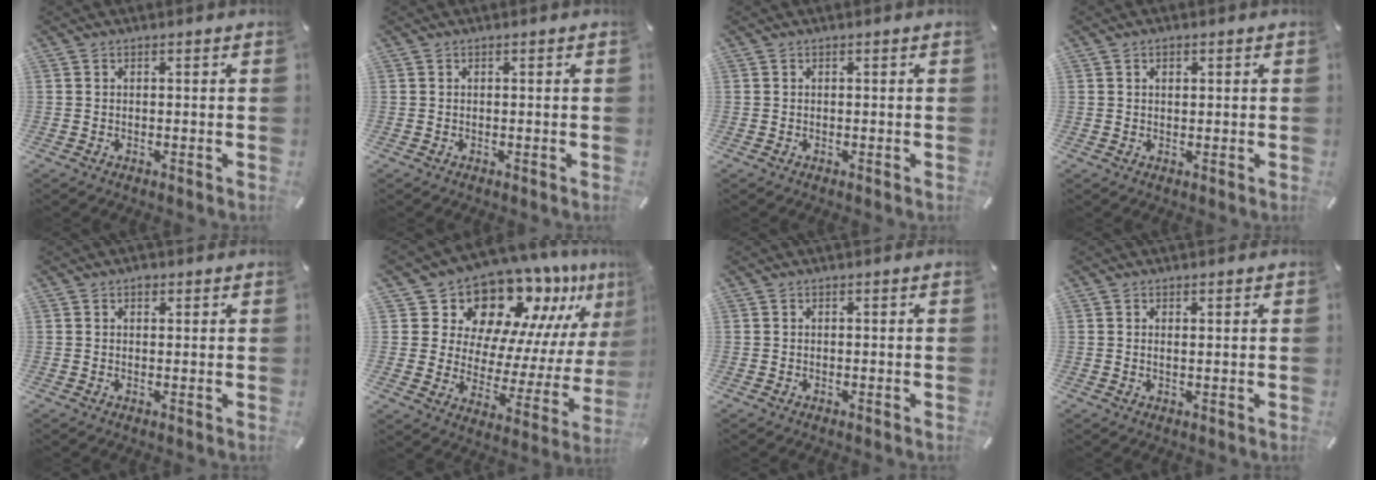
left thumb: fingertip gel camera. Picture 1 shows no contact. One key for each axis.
{"total": 0.0}
{"total": 0.0}
{"total": 1.3, "fx": 0.5, "fy": 0.9, "fz": 0.8, "tx": -0.010, "ty": 0.001, "tz": 0.008}
{"total": 1.3, "fx": 0.7, "fy": 1.0, "fz": 0.6, "tx": -0.005, "ty": 0.000, "tz": 0.010}
{"total": 15.2, "fx": 13.3, "fy": 6.6, "fz": 3.1, "tx": -0.055, "ty": -0.136, "tz": 0.223}
{"total": 0.0}
{"total": 1.2, "fx": 0.7, "fy": 0.2, "fz": 0.9, "tx": -0.010, "ty": -0.004, "tz": 0.009}